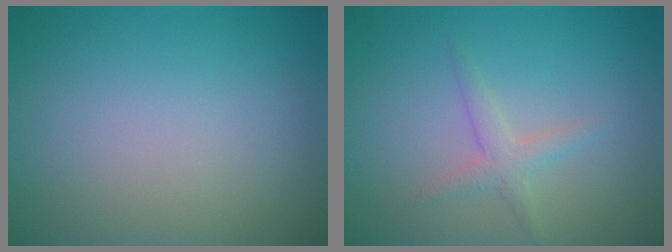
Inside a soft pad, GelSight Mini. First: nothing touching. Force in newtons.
{"total": 1.6, "press": 1.6, "slide": 0.1}